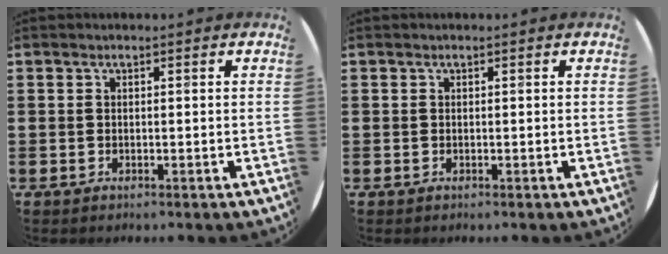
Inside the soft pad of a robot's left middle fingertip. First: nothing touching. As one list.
[{"total": 0.0}]